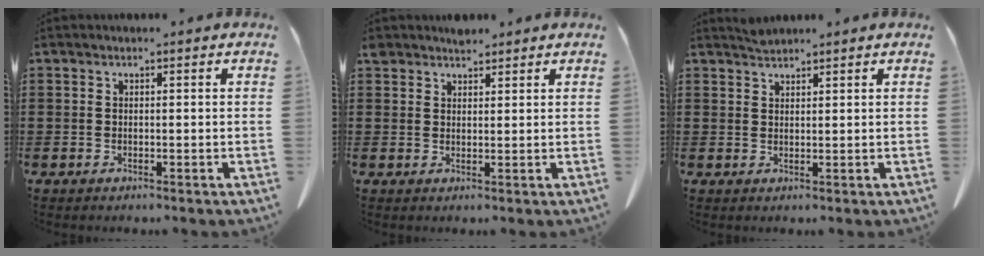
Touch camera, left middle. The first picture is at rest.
{"total": 2.1, "force": [1.9, 0.7, 0.3], "torque": [-0.012, 0.002, 0.039]}
{"total": 1.5, "force": [1.4, 0.1, 0.3], "torque": [-0.010, -0.002, 0.028]}